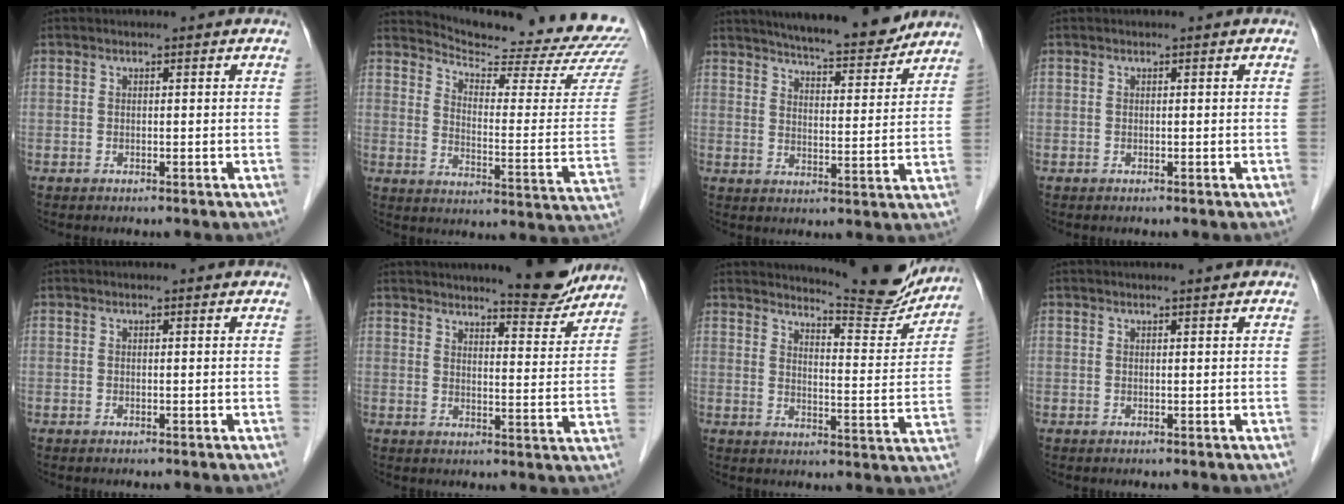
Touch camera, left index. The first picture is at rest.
{"total": 21.1, "force": [20.6, 0.0, 4.7], "torque": [-0.078, -0.123, 0.254]}
{"total": 14.6, "force": [13.2, 1.8, 5.9], "torque": [-0.085, -0.008, 0.183]}
{"total": 0.0}
{"total": 0.9, "force": [0.9, 0.1, 0.1], "torque": [-0.008, 0.003, 0.007]}
{"total": 10.5, "force": [9.7, 1.1, 3.7], "torque": [-0.047, -0.022, 0.121]}
{"total": 14.2, "force": [13.8, 0.7, 3.4], "torque": [-0.048, -0.058, 0.169]}
{"total": 1.6, "force": [1.5, -0.2, 0.5], "torque": [-0.009, 0.002, 0.022]}